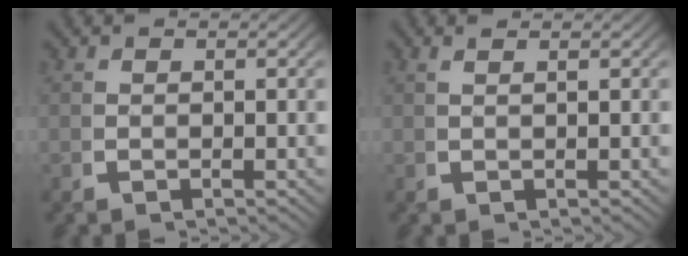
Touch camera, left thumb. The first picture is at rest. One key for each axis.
{"total": 0.9, "fx": 0.6, "fy": -0.4, "fz": 0.5, "tx": -0.013, "ty": 0.002, "tz": 0.015}